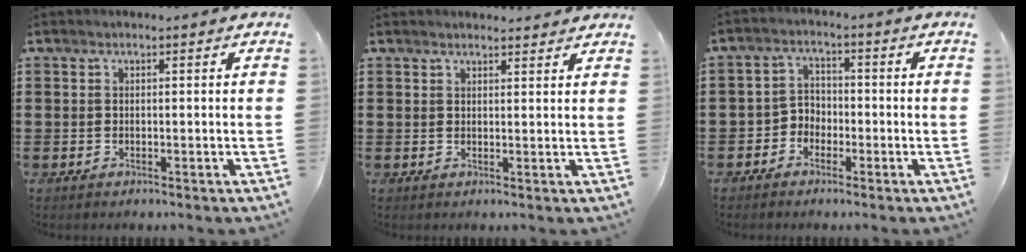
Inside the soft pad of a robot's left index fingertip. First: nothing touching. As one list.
[{"total": 1.7, "force": [1.7, 0.2, 0.2], "torque": [-0.008, 0.002, 0.034]}, {"total": 3.2, "force": [-2.3, 2.2, 0.4], "torque": [-0.018, 0.009, -0.051]}]